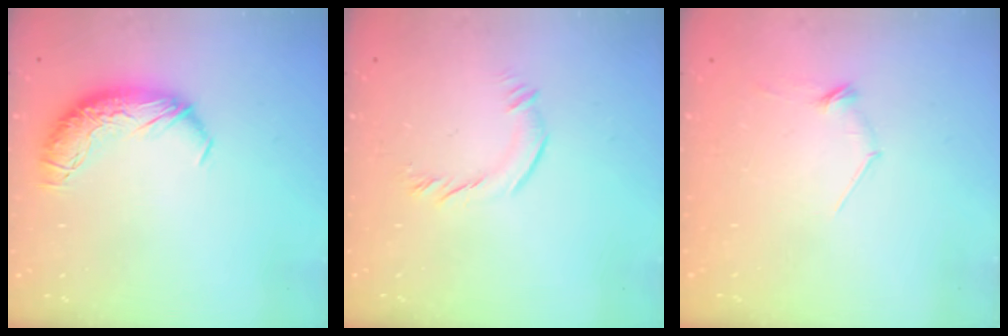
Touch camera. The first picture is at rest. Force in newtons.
{"total": 4.3, "press": 4.2, "slide": 0.6}
{"total": 7.6, "press": 7.6, "slide": 0.8}